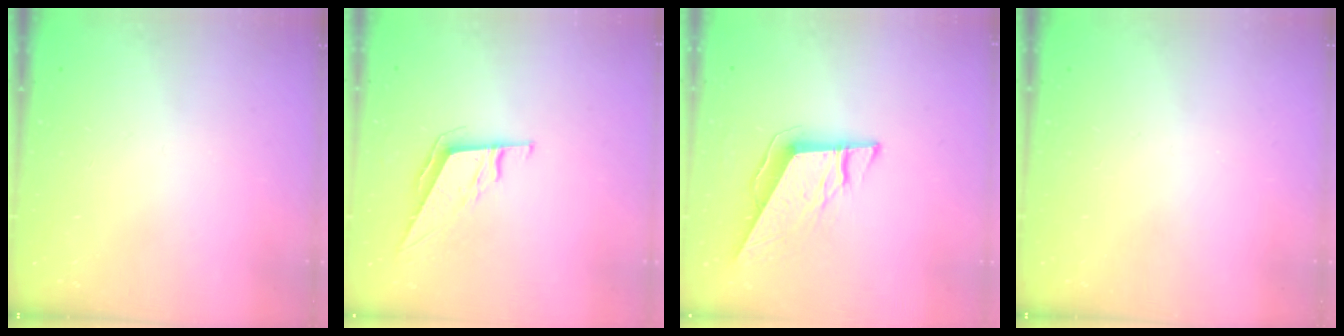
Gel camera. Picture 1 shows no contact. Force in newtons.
{"total": 7.4, "press": 7.1, "slide": 2.2}
{"total": 9.5, "press": 9.4, "slide": 1.7}
{"total": 0.0}